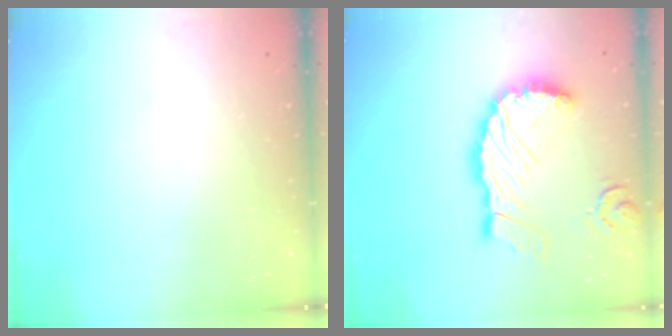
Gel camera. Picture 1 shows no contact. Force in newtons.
{"total": 13.8, "press": 13.8, "slide": 1.6}